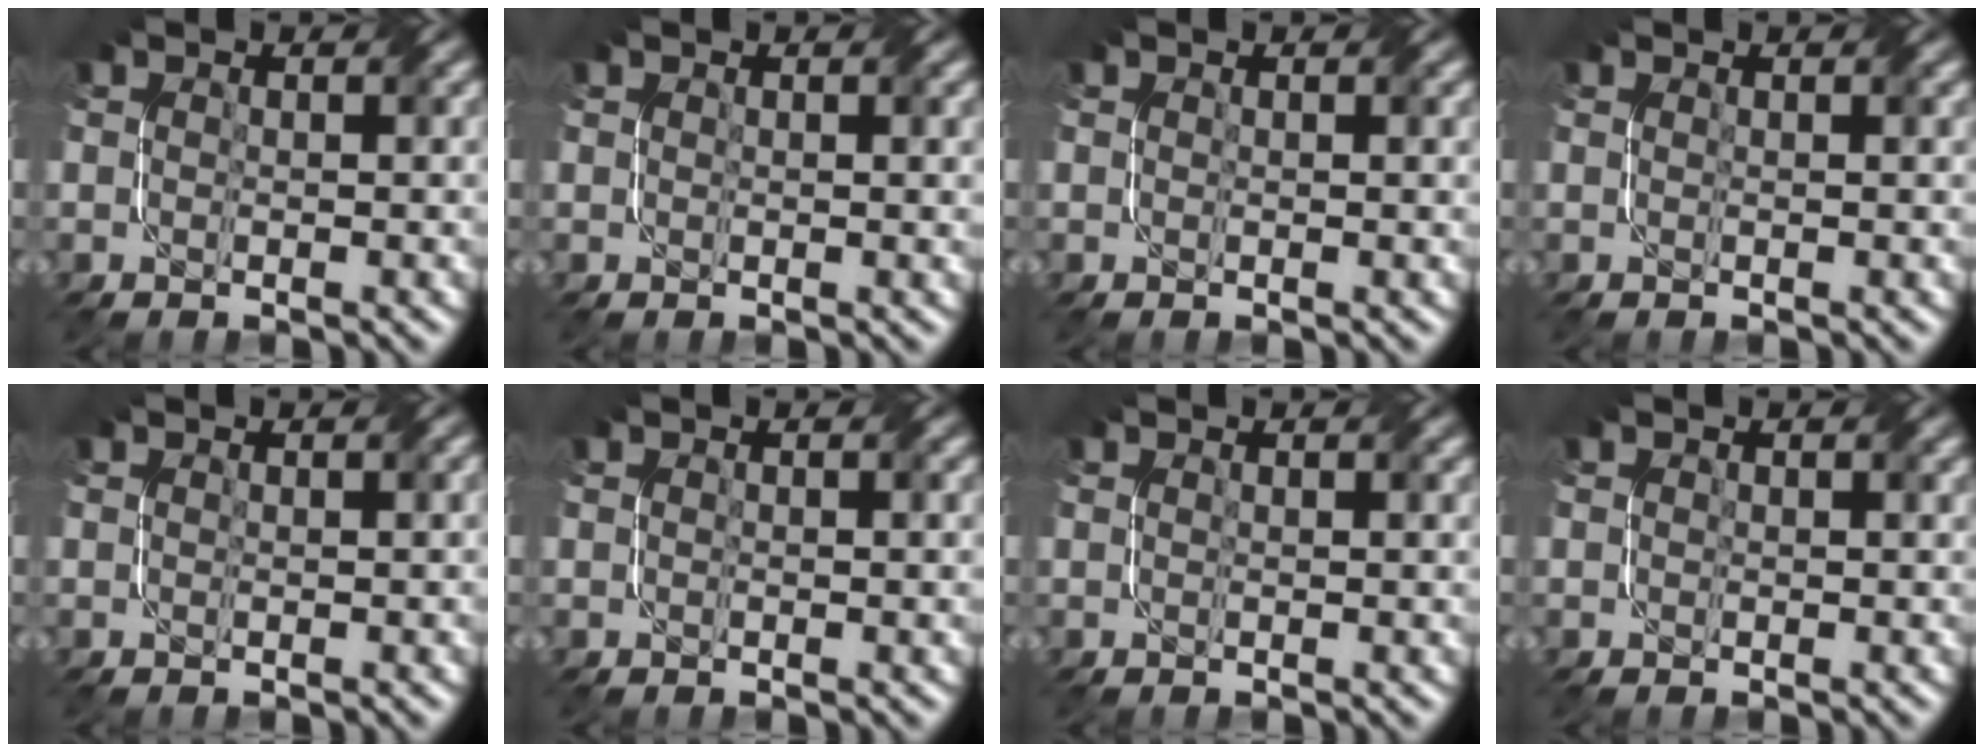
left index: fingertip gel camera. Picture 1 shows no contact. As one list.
[{"total": 1.0, "force": [0.6, 0.4, 0.7], "torque": [-0.009, -0.001, 0.009]}, {"total": 0.6, "force": [0.3, 0.3, 0.3], "torque": [-0.003, 0.000, 0.004]}, {"total": 0.0}, {"total": 0.0}, {"total": 0.6, "force": [0.2, 0.3, 0.4], "torque": [-0.006, 0.001, 0.001]}, {"total": 0.0}, {"total": 0.7, "force": [0.3, 0.6, 0.1], "torque": [0.001, -0.001, -0.002]}]